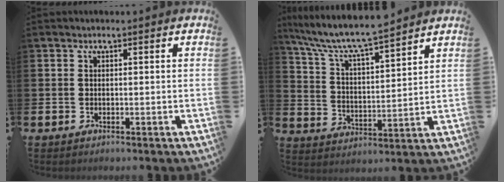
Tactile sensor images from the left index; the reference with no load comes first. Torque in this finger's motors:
{"motor_torque": [0.39, -0.57, 0.87, 0.21]}